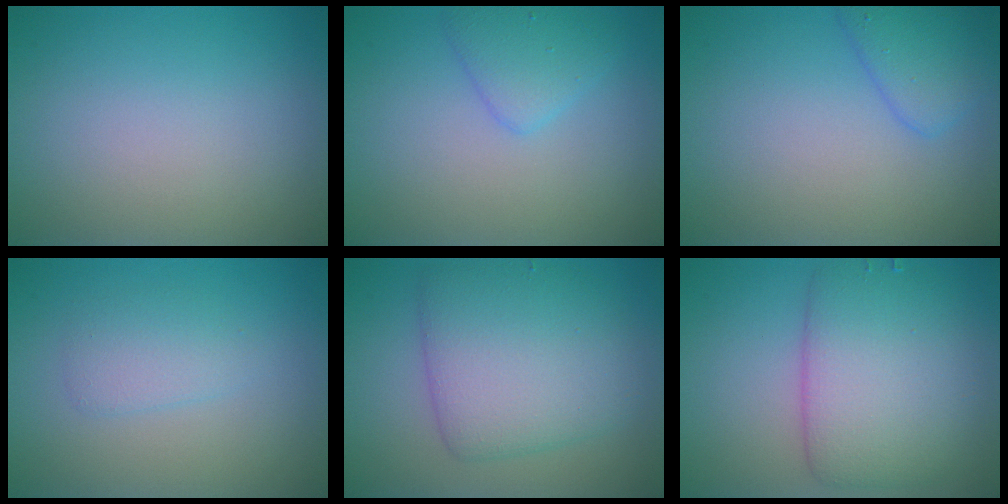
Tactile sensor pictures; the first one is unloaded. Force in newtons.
{"total": 2.3, "press": 2.3, "slide": 0.0}
{"total": 1.8, "press": 1.8, "slide": 0.1}
{"total": 1.9, "press": 1.9, "slide": 0.0}
{"total": 6.7, "press": 6.7, "slide": 0.2}
{"total": 7.0, "press": 7.0, "slide": 0.2}